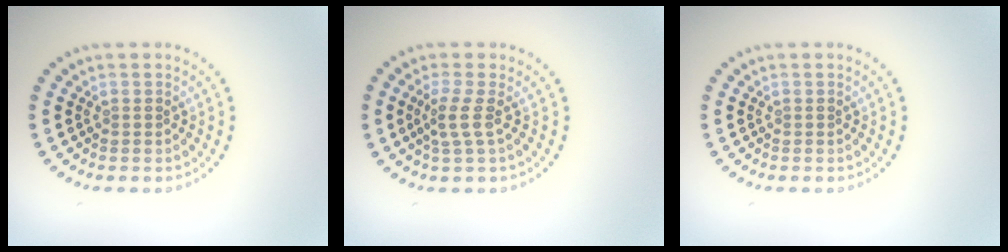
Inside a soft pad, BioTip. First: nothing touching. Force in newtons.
{"total": 2.0, "press": 1.5, "slide": 1.3}
{"total": 0.0}